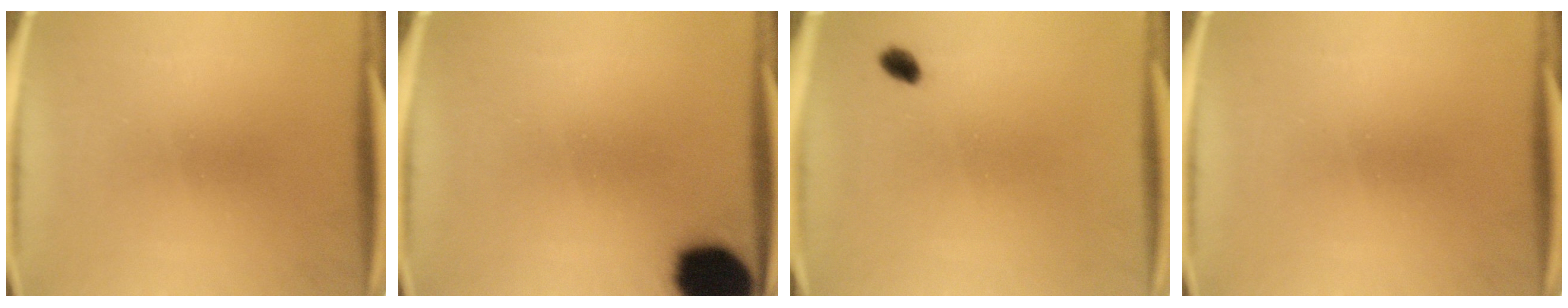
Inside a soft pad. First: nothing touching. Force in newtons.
{"total": 17.2}
{"total": 1.9}
{"total": 0.0}